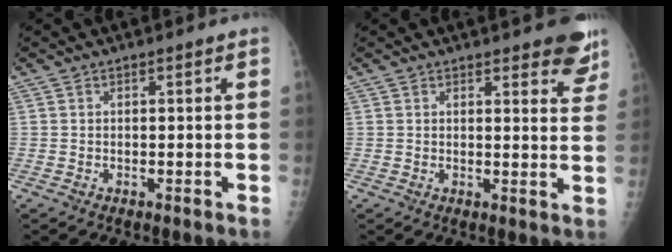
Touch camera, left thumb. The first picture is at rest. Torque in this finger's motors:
{"motor_torque": [2.04, -1.12, 0.55, -0.09, 0.10]}